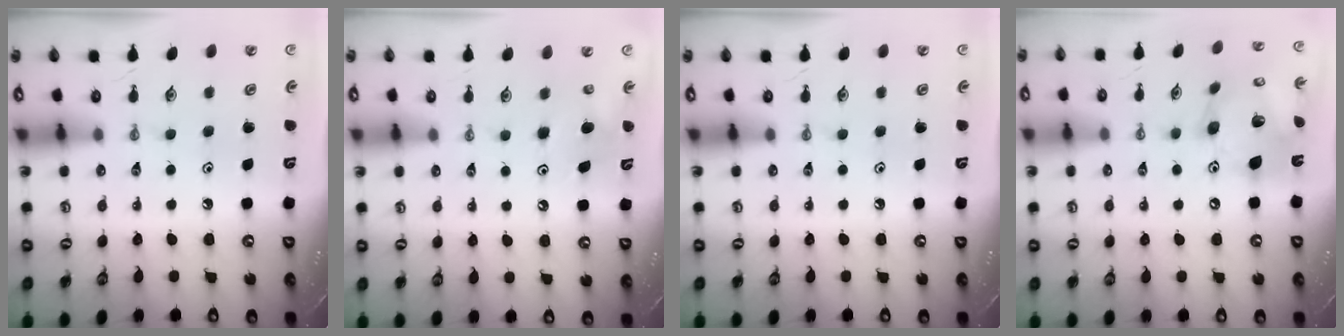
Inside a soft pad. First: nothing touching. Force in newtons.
{"total": 6.3, "press": 6.2, "slide": 0.6}
{"total": 0.0}
{"total": 17.8, "press": 17.5, "slide": 3.2}